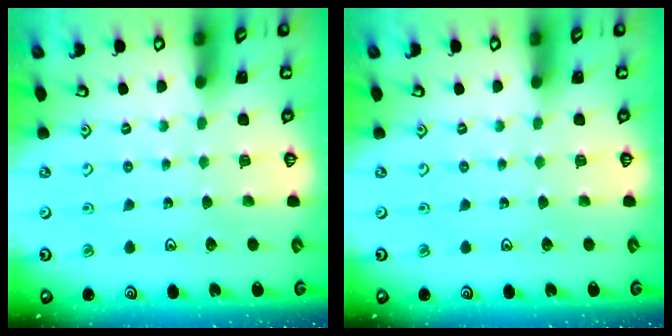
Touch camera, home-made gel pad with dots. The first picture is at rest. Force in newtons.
{"total": 0.0}